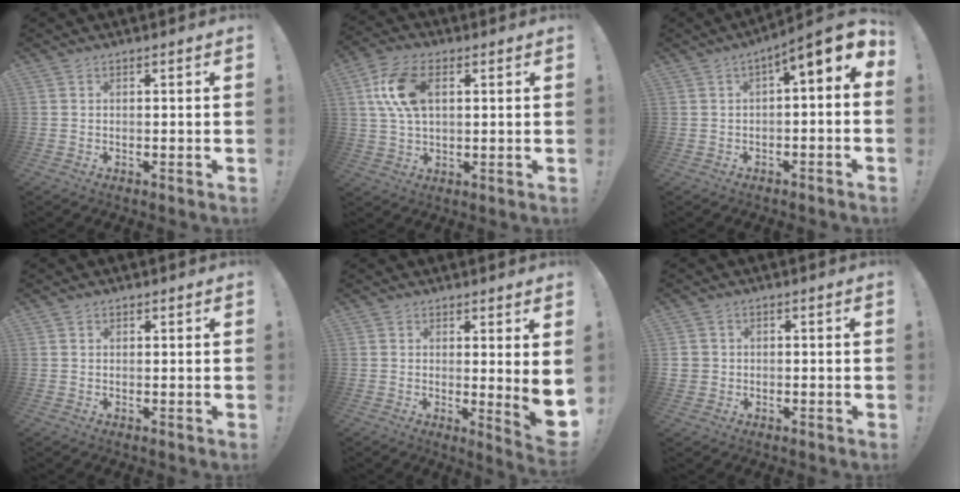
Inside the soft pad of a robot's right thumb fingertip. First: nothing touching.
{"total": 12.7, "force": [3.4, 7.4, 9.8], "torque": [-0.196, 0.002, 0.062]}
{"total": 8.4, "force": [2.9, 1.5, 7.7], "torque": [-0.102, -0.029, 0.044]}
{"total": 0.6, "force": [0.3, 0.5, 0.1], "torque": [0.001, -0.001, 0.006]}
{"total": 5.9, "force": [1.2, 0.0, 5.7], "torque": [-0.065, -0.033, 0.022]}
{"total": 2.6, "force": [-0.1, 2.5, 0.7], "torque": [-0.016, 0.007, 0.001]}